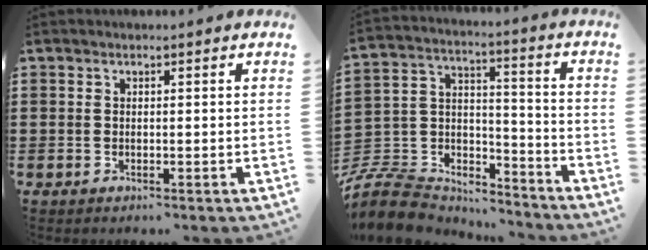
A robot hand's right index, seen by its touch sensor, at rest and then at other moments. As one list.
[{"total": 8.8, "force": [-7.8, 3.7, 1.9], "torque": [-0.069, 0.005, -0.156]}]